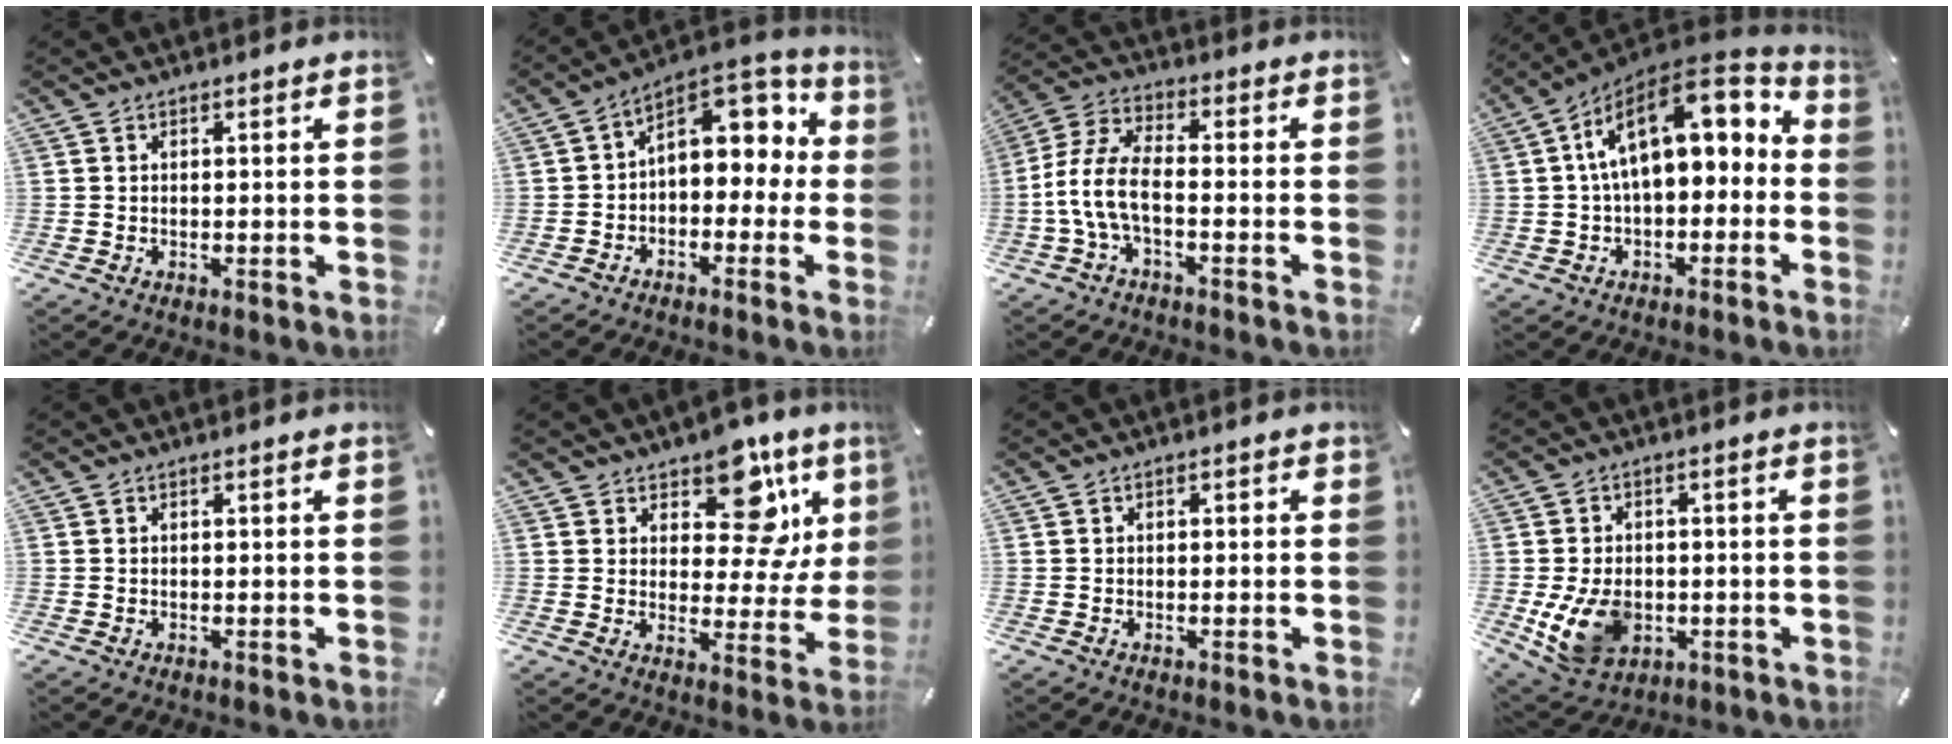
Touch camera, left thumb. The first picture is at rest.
{"total": 9.3, "force": [2.8, 6.8, 5.7], "torque": [-0.070, -0.023, 0.049]}
{"total": 9.0, "force": [-3.1, 4.3, 7.3], "torque": [-0.167, -0.002, -0.059]}
{"total": 16.9, "force": [4.8, 9.4, 13.1], "torque": [-0.227, -0.028, 0.082]}
{"total": 0.0}
{"total": 13.7, "force": [7.7, 7.8, 8.3], "torque": [-0.110, -0.056, 0.133]}
{"total": 0.7, "force": [-0.2, 0.5, 0.3], "torque": [-0.006, 0.003, -0.005]}
{"total": 11.6, "force": [-2.6, 8.7, 7.3], "torque": [-0.154, 0.004, -0.043]}